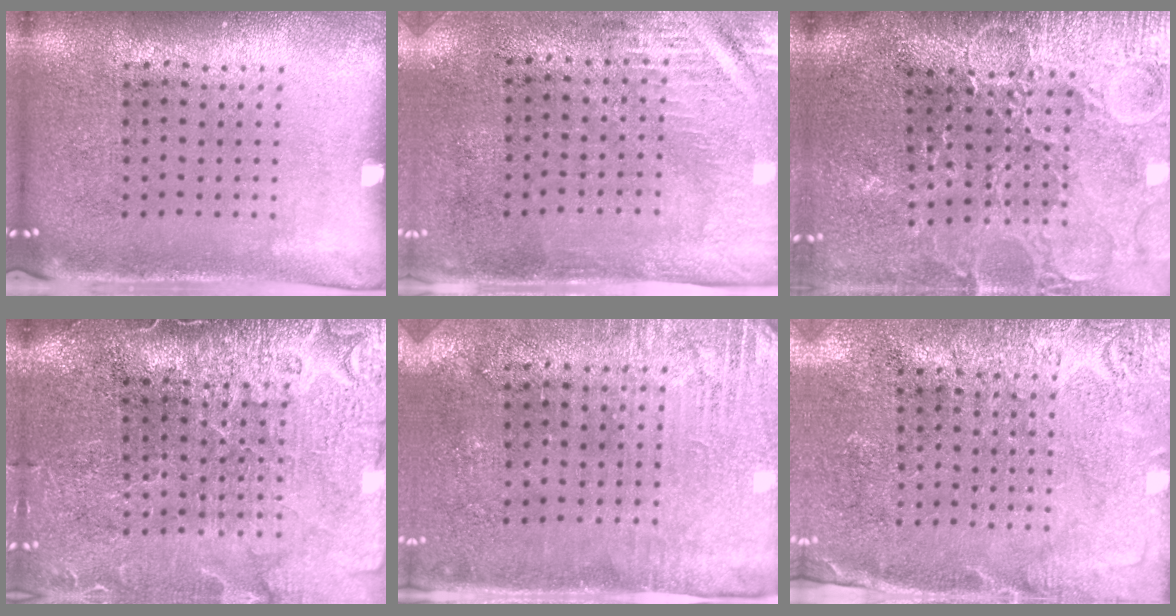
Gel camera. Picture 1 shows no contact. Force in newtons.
{"total": 2.9, "press": 2.5, "slide": 1.5}
{"total": 4.0, "press": 3.7, "slide": 1.5}
{"total": 4.0, "press": 3.5, "slide": 1.9}
{"total": 2.8, "press": 2.6, "slide": 1.0}
{"total": 2.7, "press": 2.7, "slide": 0.7}